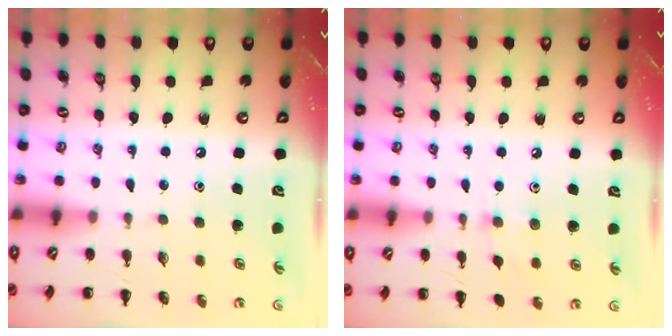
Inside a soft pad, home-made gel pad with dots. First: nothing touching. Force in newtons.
{"total": 6.6, "press": 6.3, "slide": 2.0}